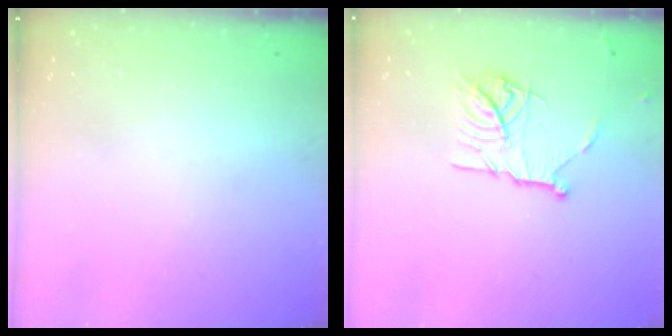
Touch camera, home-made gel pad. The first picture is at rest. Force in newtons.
{"total": 12.8, "press": 12.8, "slide": 1.1}